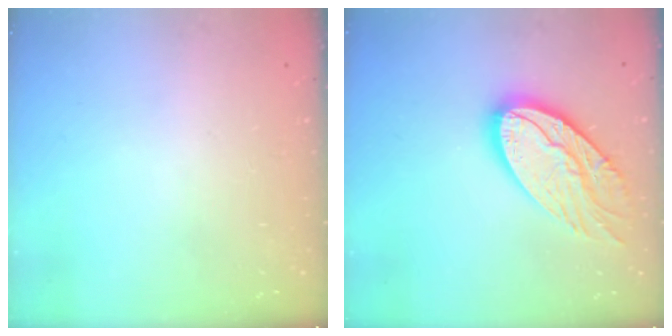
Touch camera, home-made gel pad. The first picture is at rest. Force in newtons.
{"total": 19.0, "press": 18.9, "slide": 1.5}